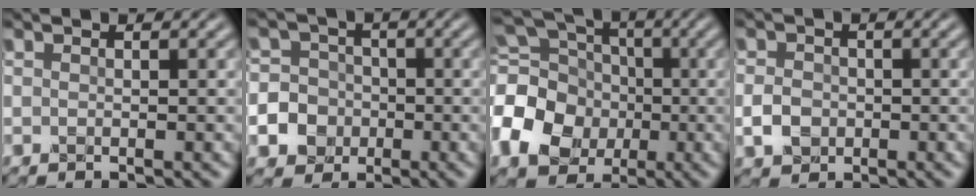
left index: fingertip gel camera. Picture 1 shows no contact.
{"total": 8.5, "force": [-3.2, 7.7, 1.6], "torque": [-0.035, -0.018, -0.084]}
{"total": 12.3, "force": [-2.5, 10.1, 6.6], "torque": [-0.173, -0.008, -0.069]}
{"total": 2.4, "force": [-0.7, 2.0, 1.2], "torque": [-0.025, -0.001, -0.020]}